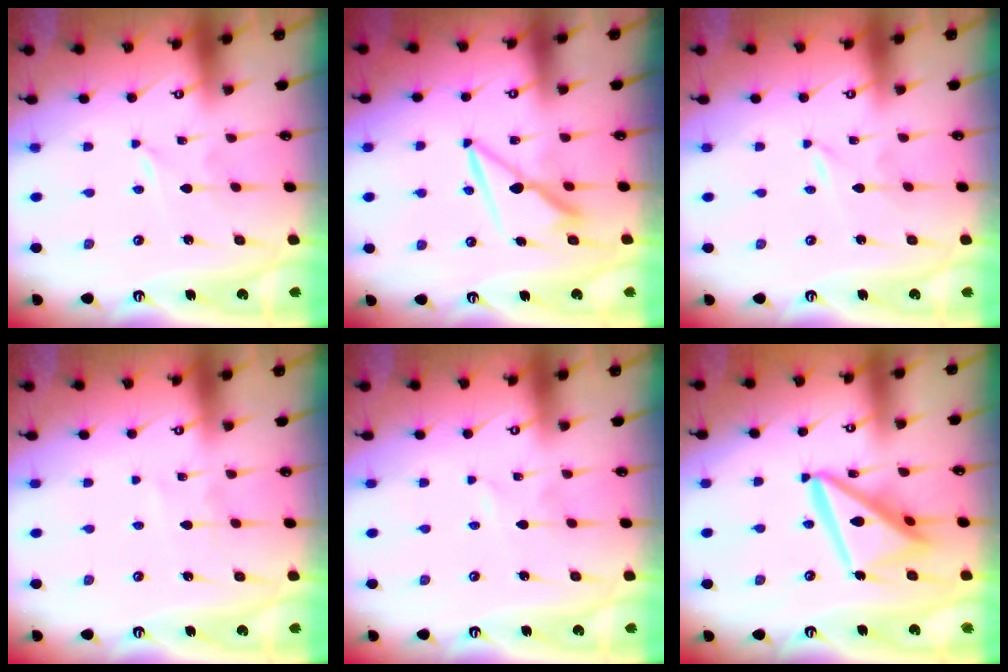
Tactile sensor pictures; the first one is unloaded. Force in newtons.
{"total": 7.8, "press": 7.8, "slide": 0.7}
{"total": 0.0}
{"total": 2.8, "press": 2.8, "slide": 0.4}
{"total": 0.0}
{"total": 16.0, "press": 15.9, "slide": 1.8}